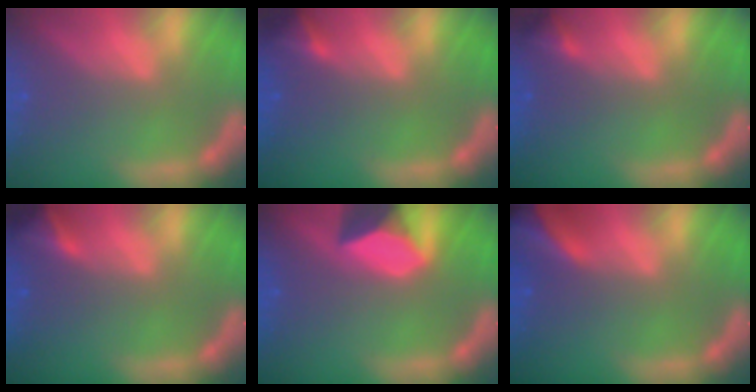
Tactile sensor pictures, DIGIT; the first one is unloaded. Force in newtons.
{"total": 1.9}
{"total": 1.4}
{"total": 2.9}
{"total": 6.9}
{"total": 9.4}